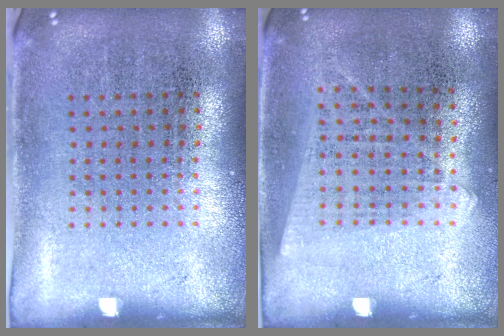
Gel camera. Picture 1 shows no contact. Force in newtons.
{"total": 1.2, "press": 1.0, "slide": 0.5}